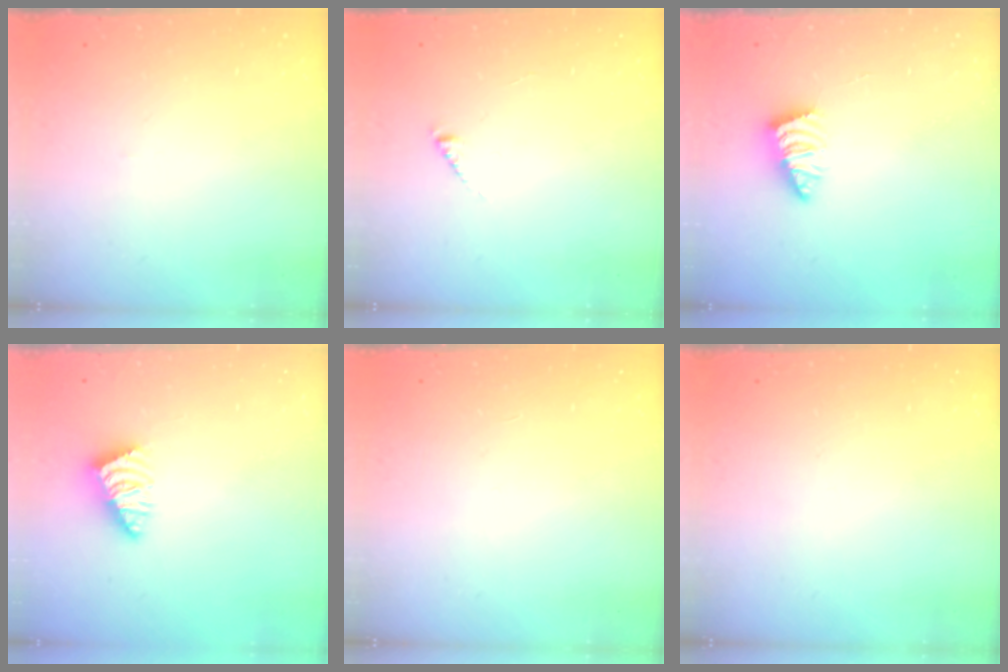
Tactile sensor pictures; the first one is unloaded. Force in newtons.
{"total": 2.7, "press": 2.6, "slide": 0.4}
{"total": 3.5, "press": 3.5, "slide": 0.5}
{"total": 2.4, "press": 2.4, "slide": 0.4}
{"total": 0.0}
{"total": 0.0}